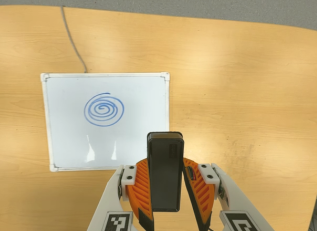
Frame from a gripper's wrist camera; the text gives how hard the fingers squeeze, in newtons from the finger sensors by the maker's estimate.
{"total": 5.0, "left": 4.3, "right": 5.8}